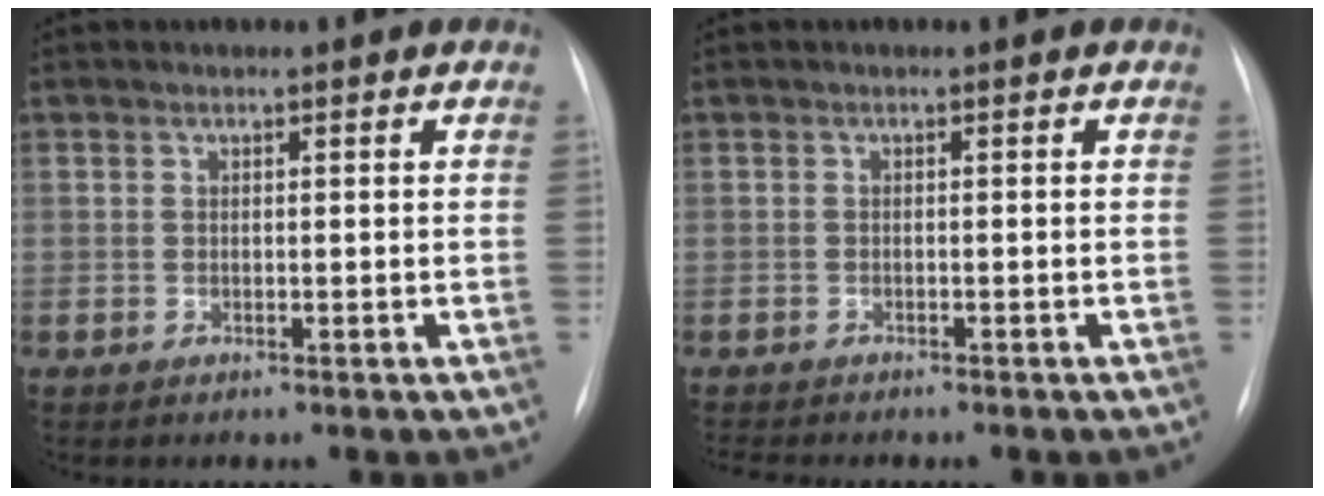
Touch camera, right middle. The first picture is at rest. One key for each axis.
{"total": 3.1, "fx": -2.8, "fy": 0.3, "fz": 1.2, "tx": -0.018, "ty": -0.007, "tz": -0.037}